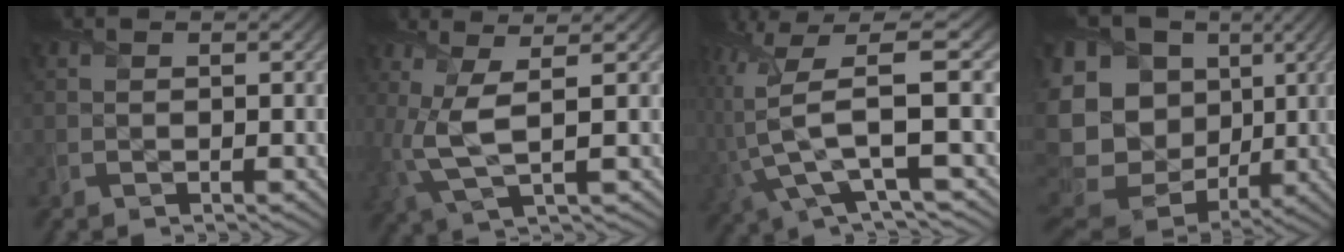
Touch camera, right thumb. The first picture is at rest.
{"total": 6.3, "force": [0.5, 1.6, 6.1], "torque": [-0.138, 0.009, 0.010]}
{"total": 11.2, "force": [-2.4, 3.1, 10.5], "torque": [-0.220, 0.009, -0.046]}
{"total": 21.7, "force": [0.1, 18.6, 11.2], "torque": [-0.285, -0.013, 0.012]}